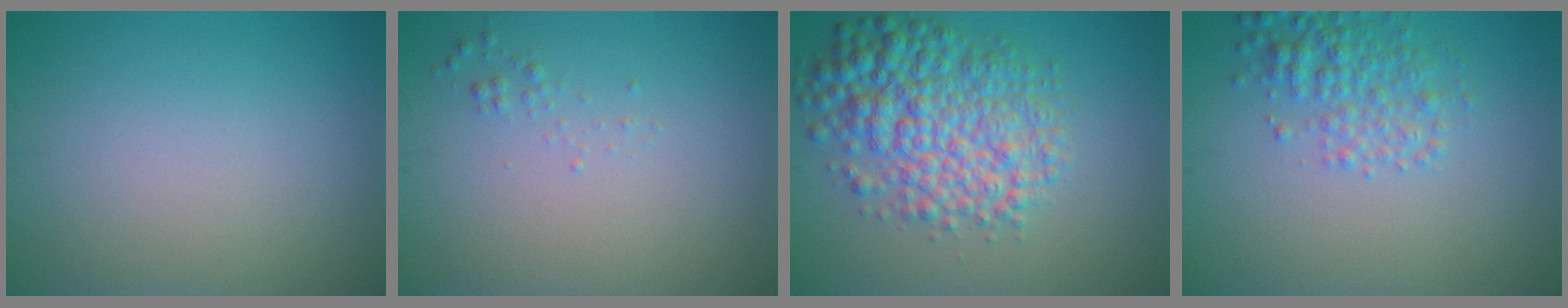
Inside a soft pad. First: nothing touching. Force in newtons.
{"total": 0.6, "press": 0.6, "slide": 0.0}
{"total": 7.5, "press": 7.5, "slide": 0.1}
{"total": 3.1, "press": 3.1, "slide": 0.1}